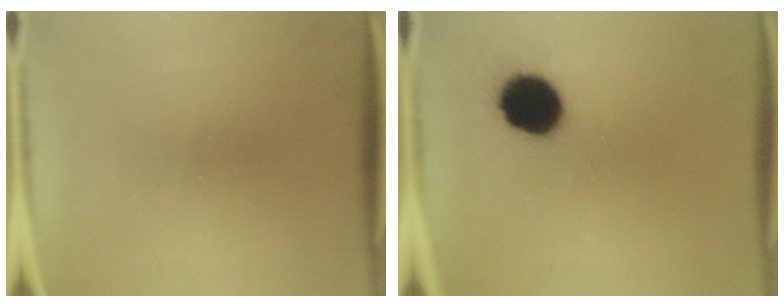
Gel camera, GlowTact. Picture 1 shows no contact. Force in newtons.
{"total": 11.5}